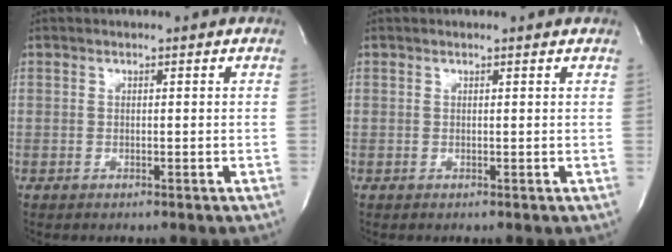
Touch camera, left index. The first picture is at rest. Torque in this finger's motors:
{"motor_torque": [0.06, -0.03, -0.15, -0.02]}